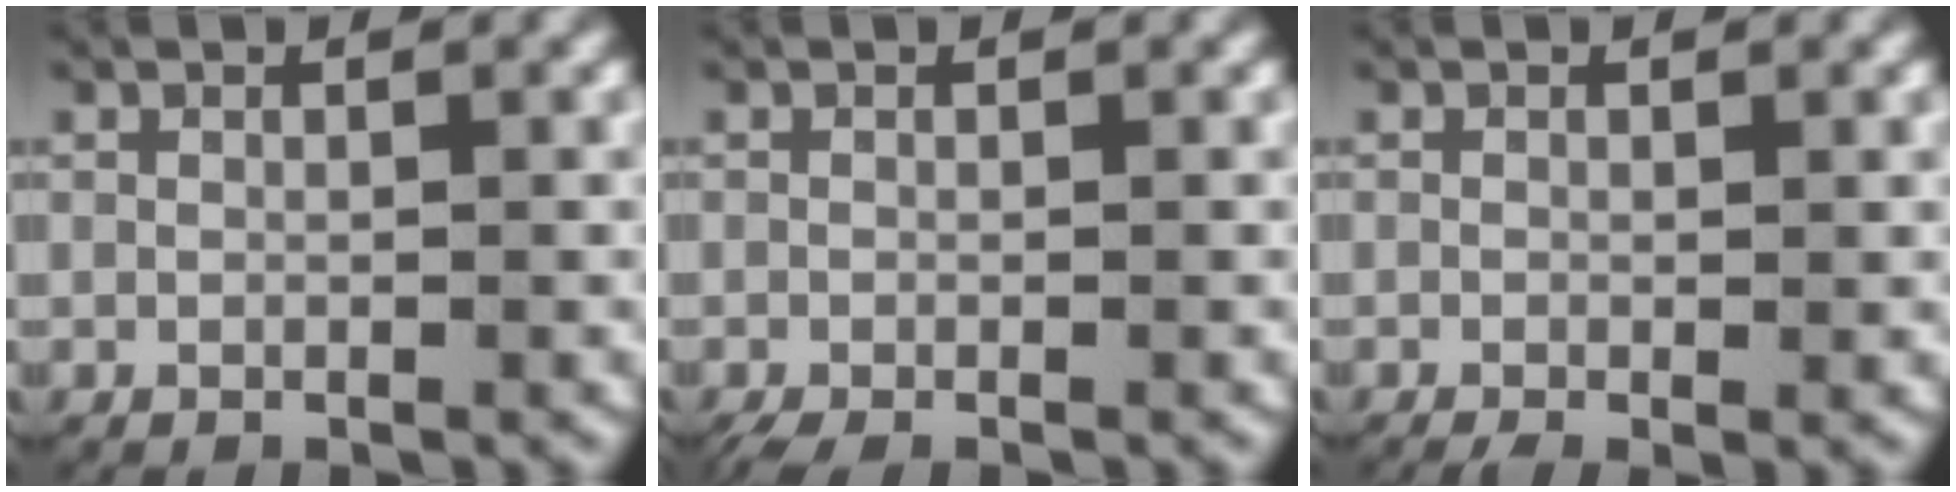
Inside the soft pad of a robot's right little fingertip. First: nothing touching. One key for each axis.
{"total": 1.6, "fx": -1.3, "fy": 0.5, "fz": 0.8, "tx": -0.015, "ty": -0.007, "tz": -0.018}
{"total": 1.2, "fx": -0.7, "fy": 0.4, "fz": 0.8, "tx": -0.011, "ty": -0.009, "tz": -0.009}